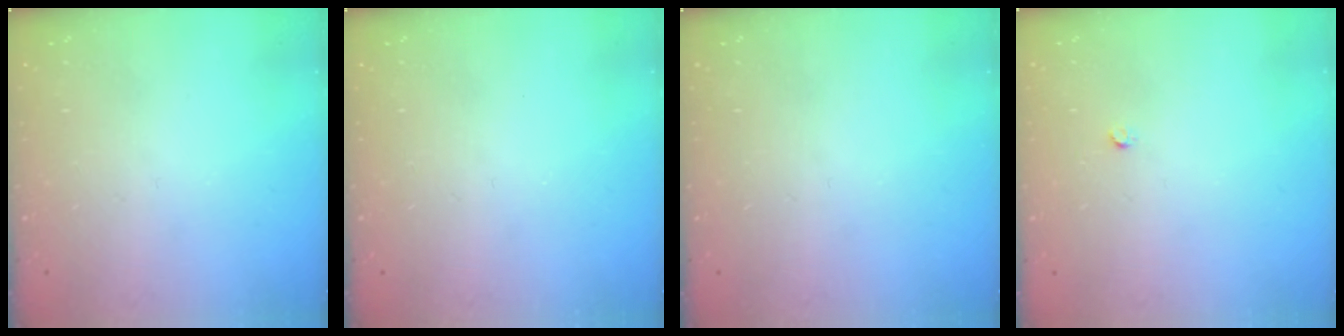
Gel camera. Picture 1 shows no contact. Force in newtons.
{"total": 0.0}
{"total": 0.0}
{"total": 2.2, "press": 2.2, "slide": 0.3}